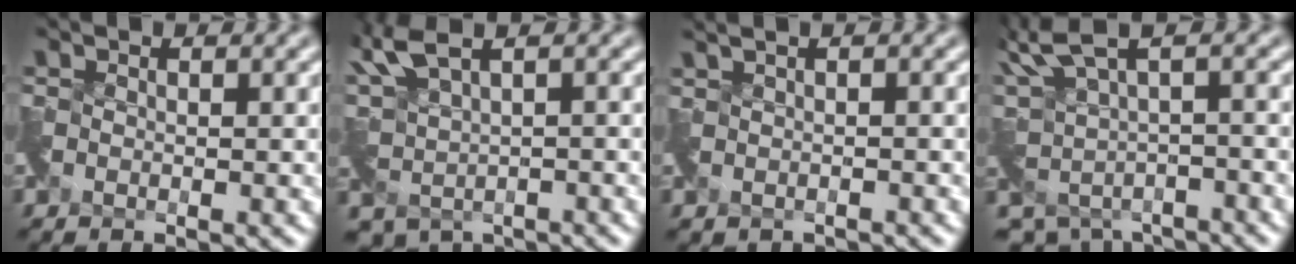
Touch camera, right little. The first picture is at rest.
{"total": 5.1, "force": [1.9, 2.9, 3.7], "torque": [-0.103, -0.020, 0.045]}
{"total": 2.2, "force": [-0.3, 1.2, 1.8], "torque": [-0.038, -0.014, -0.003]}
{"total": 5.2, "force": [0.3, 3.0, 4.2], "torque": [-0.099, -0.032, 0.025]}